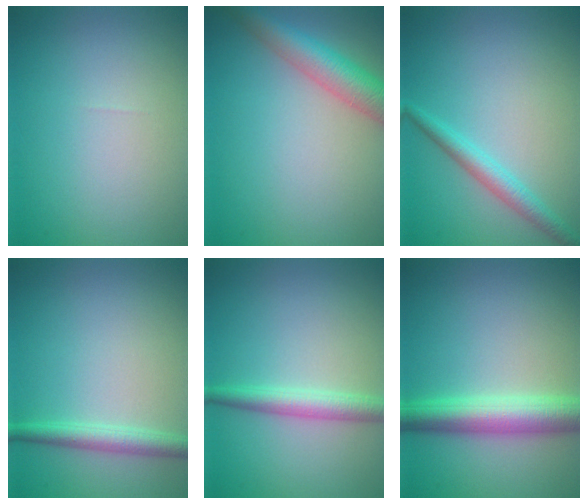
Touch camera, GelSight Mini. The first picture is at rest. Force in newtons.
{"total": 4.8, "press": 4.8, "slide": 0.2}
{"total": 2.3, "press": 2.3, "slide": 0.2}
{"total": 2.3, "press": 2.3, "slide": 0.1}
{"total": 2.7, "press": 2.7, "slide": 0.1}
{"total": 5.2, "press": 5.2, "slide": 0.2}